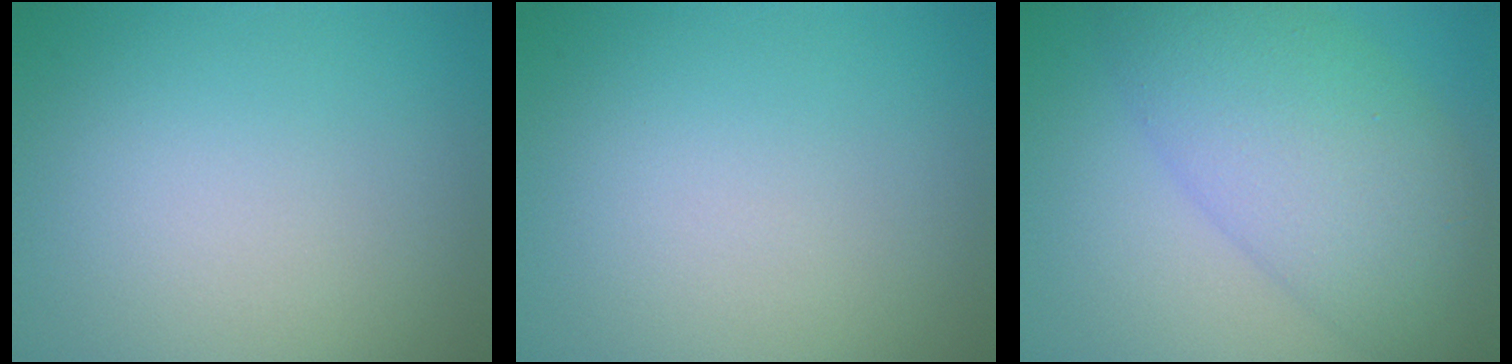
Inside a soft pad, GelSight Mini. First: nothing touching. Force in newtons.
{"total": 0.0}
{"total": 8.8, "press": 8.8, "slide": 0.2}